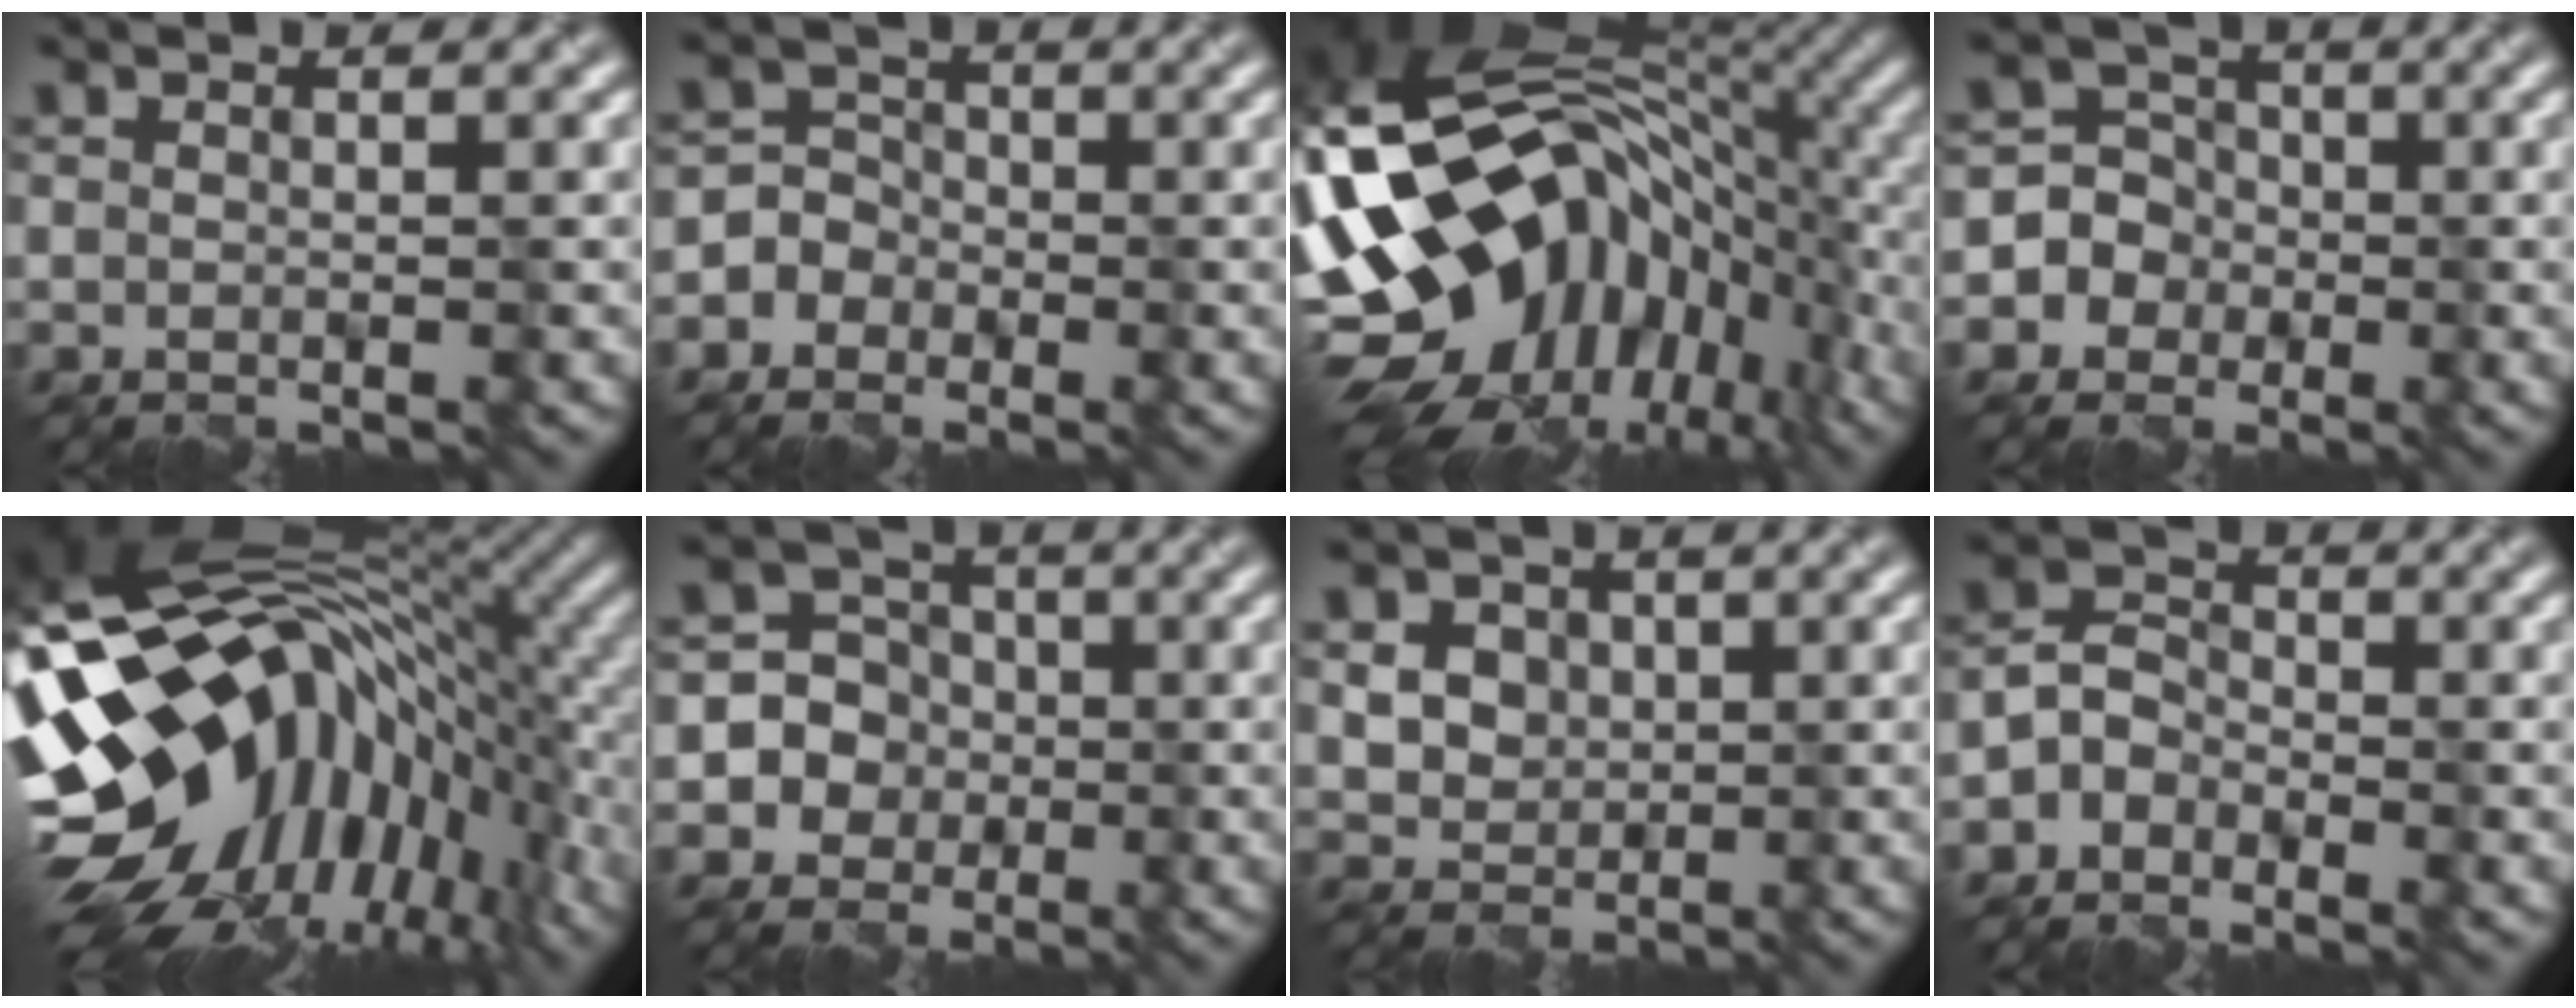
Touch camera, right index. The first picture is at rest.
{"total": 4.0, "force": [-1.9, 3.6, 0.3], "torque": [0.014, 0.012, -0.051]}
{"total": 16.8, "force": [-4.4, 11.3, 11.6], "torque": [-0.208, 0.006, -0.084]}
{"total": 5.3, "force": [-1.4, 5.1, 0.7], "torque": [-0.002, 0.025, -0.052]}
{"total": 17.7, "force": [-2.5, 10.5, 14.0], "torque": [-0.239, 0.019, -0.068]}
{"total": 8.3, "force": [-1.2, 8.1, 1.4], "torque": [-0.048, 0.022, -0.039]}
{"total": 5.1, "force": [1.5, 4.3, 2.3], "torque": [-0.050, 0.010, 0.027]}
{"total": 2.8, "force": [-1.7, 2.0, 0.8], "torque": [-0.005, 0.010, -0.042]}